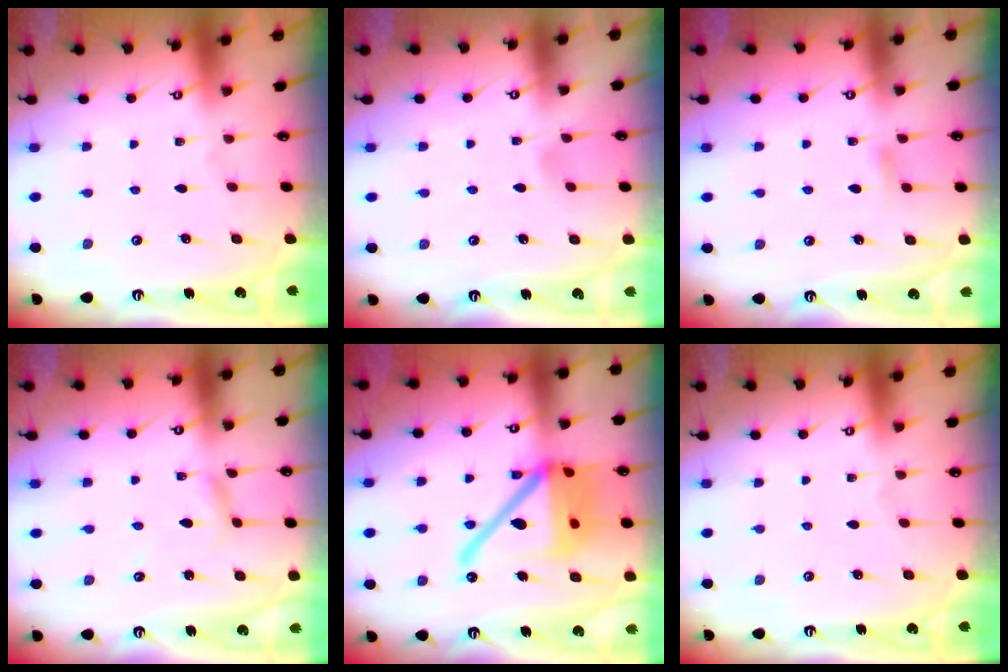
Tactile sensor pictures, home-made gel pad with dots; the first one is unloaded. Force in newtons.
{"total": 4.3, "press": 4.2, "slide": 0.6}
{"total": 4.5, "press": 4.5, "slide": 0.5}
{"total": 2.3, "press": 2.3, "slide": 0.1}
{"total": 22.6, "press": 22.4, "slide": 2.9}
{"total": 0.0}